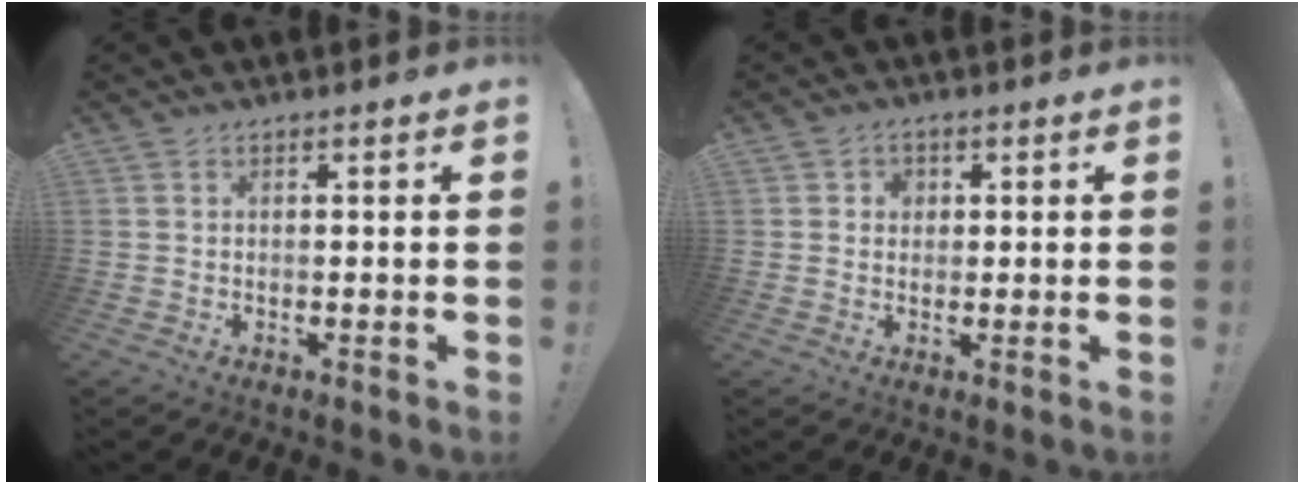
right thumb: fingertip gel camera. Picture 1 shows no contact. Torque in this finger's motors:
{"motor_torque": [0.01, 0.24, -0.02, -0.18, -0.05]}